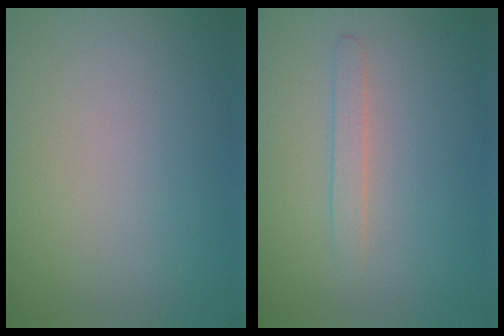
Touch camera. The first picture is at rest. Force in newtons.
{"total": 1.4, "press": 1.4, "slide": 0.0}